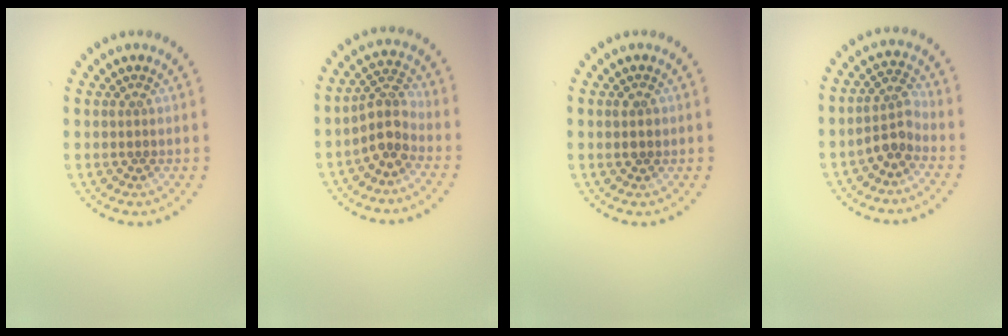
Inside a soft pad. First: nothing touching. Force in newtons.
{"total": 2.9, "press": 2.3, "slide": 1.8}
{"total": 1.1, "press": 1.1, "slide": 0.3}
{"total": 2.6, "press": 2.1, "slide": 1.5}